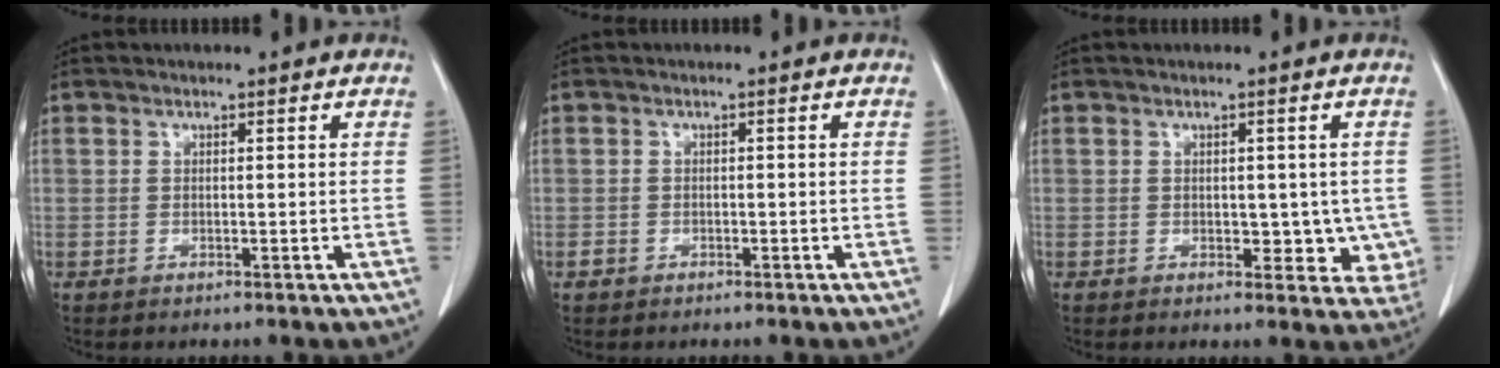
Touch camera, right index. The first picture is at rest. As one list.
[{"total": 1.0, "force": [-0.6, 0.8, 0.2], "torque": [-0.001, 0.003, -0.014]}, {"total": 5.8, "force": [-0.7, 3.6, 4.5], "torque": [-0.029, -0.001, -0.008]}]